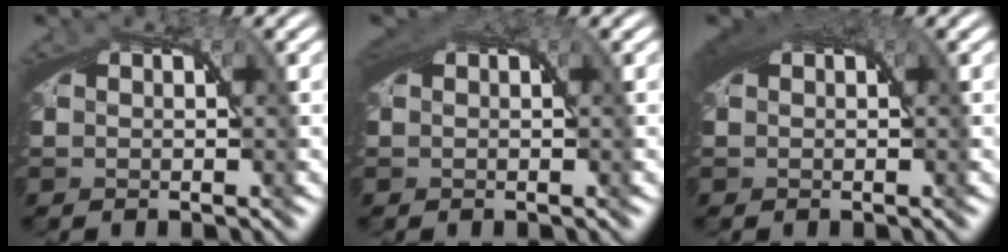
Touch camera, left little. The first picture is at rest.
{"total": 1.9, "force": [1.0, 0.9, 1.4], "torque": [-0.022, 0.009, 0.012]}
{"total": 3.1, "force": [1.4, 1.1, 2.6], "torque": [-0.041, 0.010, 0.019]}